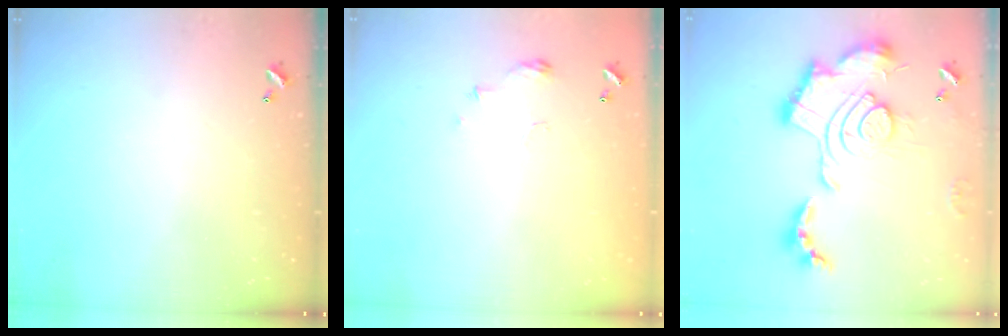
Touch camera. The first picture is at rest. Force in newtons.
{"total": 4.5, "press": 4.5, "slide": 0.6}
{"total": 2.5, "press": 1.9, "slide": 1.7}